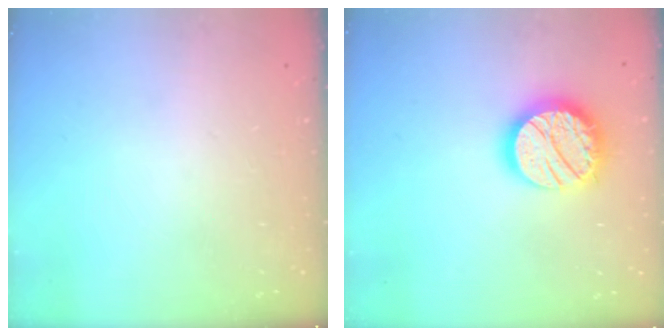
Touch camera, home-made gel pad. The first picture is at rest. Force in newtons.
{"total": 18.8, "press": 18.7, "slide": 1.2}